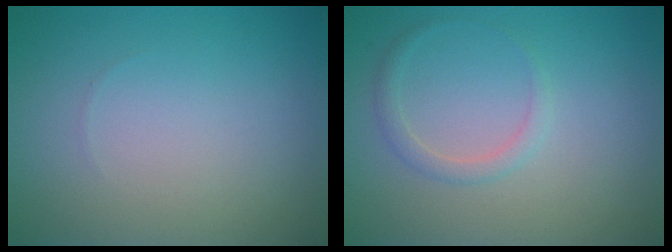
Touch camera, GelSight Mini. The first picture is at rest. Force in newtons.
{"total": 1.3, "press": 1.3, "slide": 0.1}